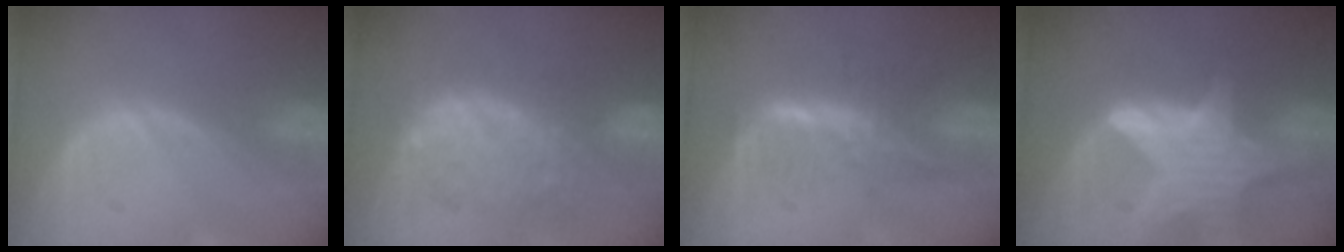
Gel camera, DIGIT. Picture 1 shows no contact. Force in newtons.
{"total": 9.6, "press": 9.3, "slide": 2.3}
{"total": 5.8, "press": 5.2, "slide": 2.7}
{"total": 9.1, "press": 9.1, "slide": 0.8}